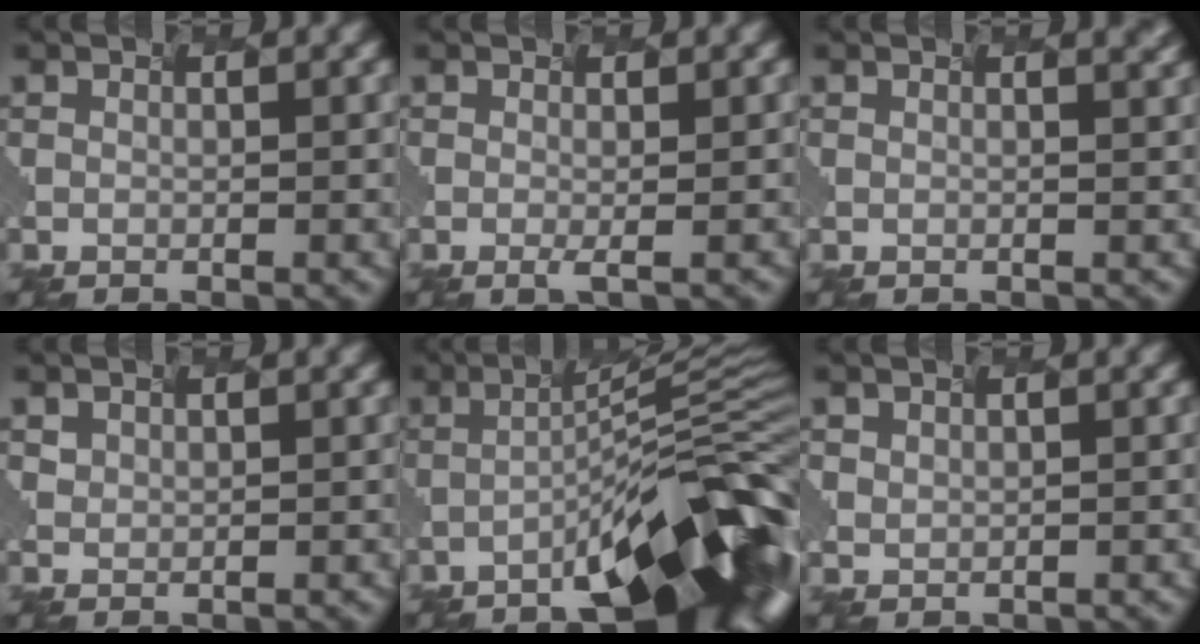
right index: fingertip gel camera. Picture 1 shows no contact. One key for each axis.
{"total": 1.0, "fx": -0.4, "fy": 0.0, "fz": 0.9, "tx": -0.007, "ty": 0.002, "tz": 0.000}
{"total": 2.3, "fx": 1.4, "fy": 1.3, "fz": 1.2, "tx": 0.014, "ty": 0.016, "tz": 0.000}
{"total": 0.9, "fx": 0.5, "fy": 0.7, "fz": -0.3, "tx": 0.000, "ty": -0.004, "tz": 0.022}
{"total": 14.7, "fx": -7.1, "fy": 3.4, "fz": 12.4, "tx": -0.161, "ty": 0.019, "tz": -0.107}
{"total": 1.3, "fx": 0.6, "fy": 1.1, "fz": -0.2, "tx": 0.000, "ty": -0.005, "tz": 0.023}